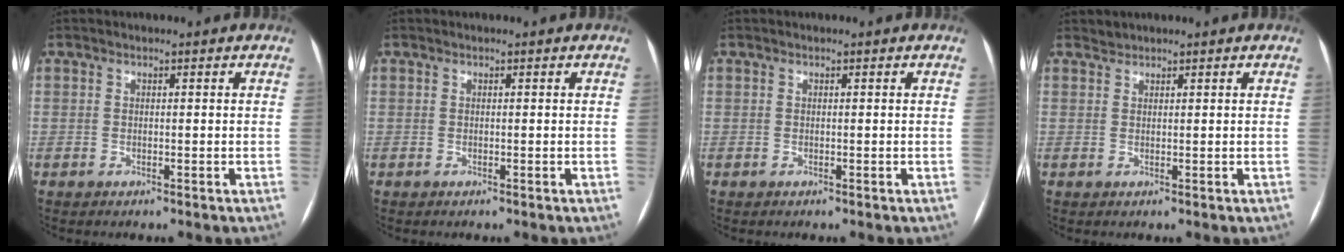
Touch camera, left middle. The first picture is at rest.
{"total": 0.0}
{"total": 0.0}
{"total": 0.9, "force": [0.8, 0.2, -0.2], "torque": [0.000, 0.004, 0.015]}